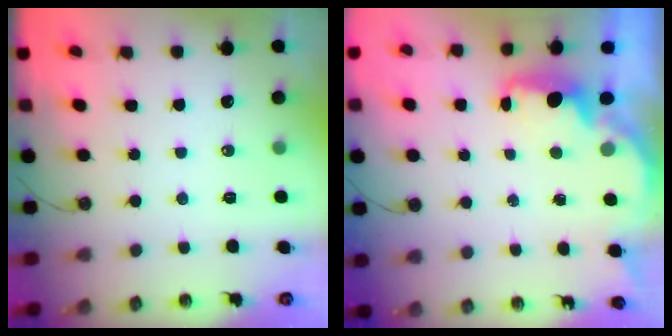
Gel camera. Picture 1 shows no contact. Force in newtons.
{"total": 2.5, "press": 2.4, "slide": 0.8}